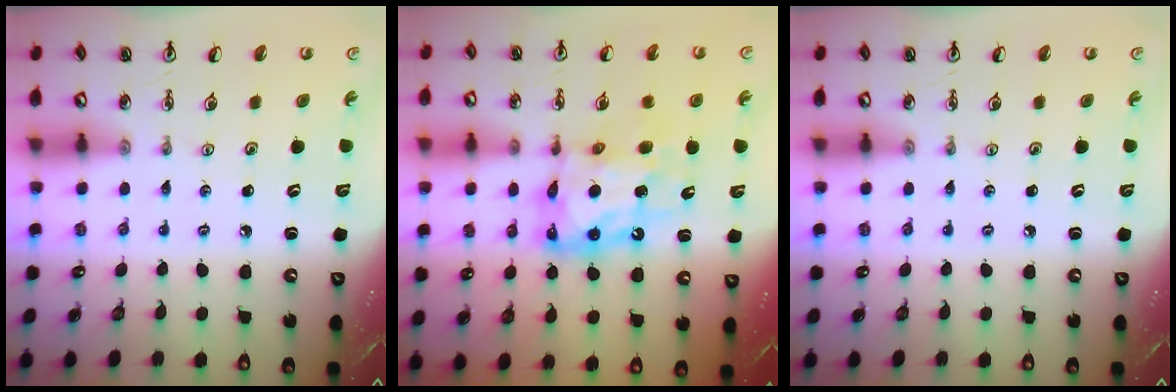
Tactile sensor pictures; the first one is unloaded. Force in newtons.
{"total": 12.4, "press": 12.3, "slide": 1.1}
{"total": 0.0}